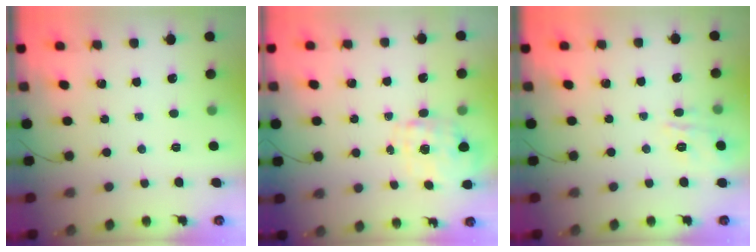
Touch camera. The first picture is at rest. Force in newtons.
{"total": 1.5, "press": 1.5, "slide": 0.5}
{"total": 7.7, "press": 7.7, "slide": 0.9}